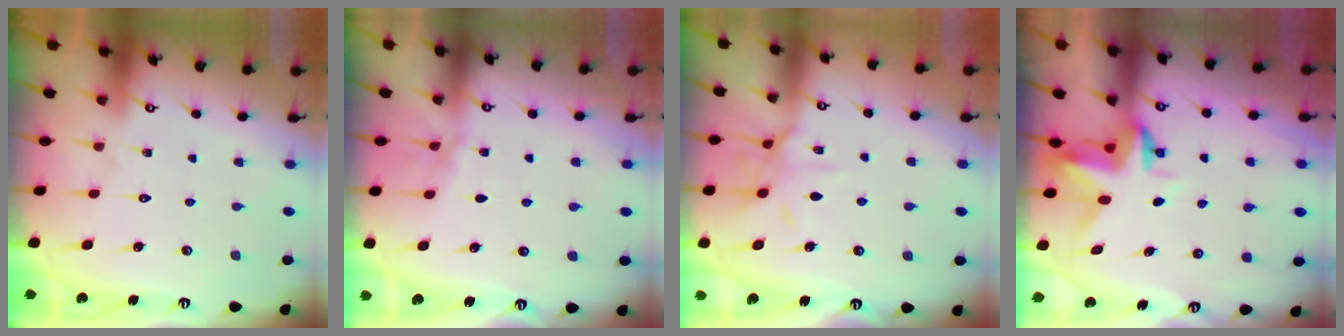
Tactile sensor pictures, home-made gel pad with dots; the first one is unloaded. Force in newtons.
{"total": 2.7, "press": 2.7, "slide": 0.4}
{"total": 9.0, "press": 9.0, "slide": 0.6}
{"total": 3.4, "press": 3.4, "slide": 0.6}